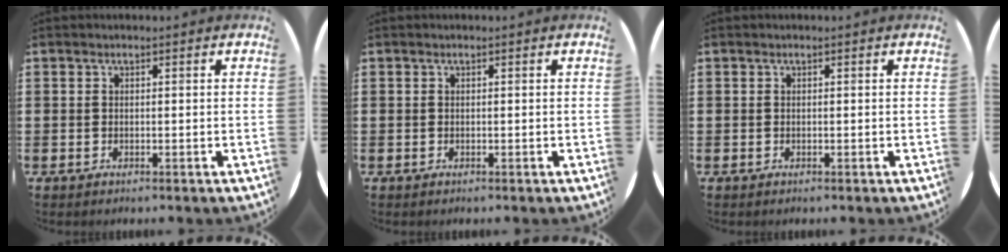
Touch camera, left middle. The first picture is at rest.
{"total": 0.0}
{"total": 0.0}